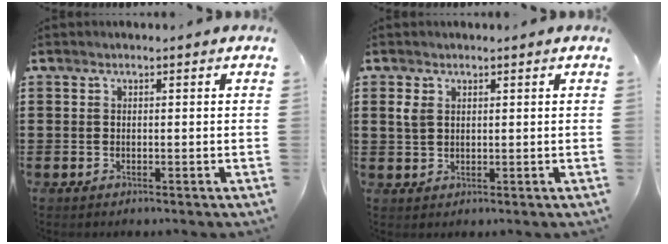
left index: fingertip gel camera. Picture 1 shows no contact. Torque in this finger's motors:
{"motor_torque": [-0.10, 0.16, -0.24, -0.11]}